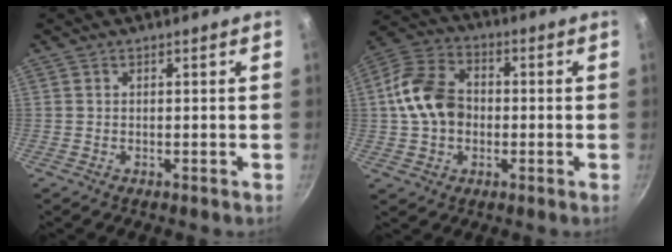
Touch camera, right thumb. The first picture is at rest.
{"total": 12.5, "force": [-0.3, 9.4, 8.2], "torque": [-0.134, 0.025, -0.020]}